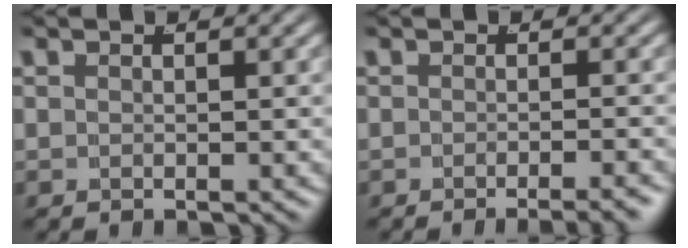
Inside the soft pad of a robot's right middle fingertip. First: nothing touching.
{"total": 2.7, "force": [-2.3, 0.1, 1.4], "torque": [-0.012, 0.009, -0.043]}